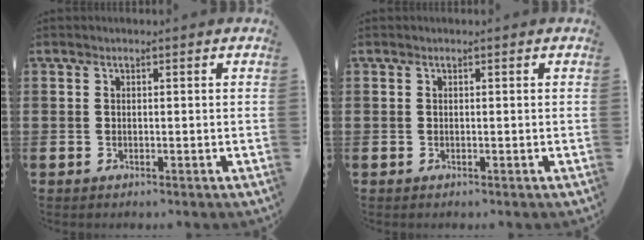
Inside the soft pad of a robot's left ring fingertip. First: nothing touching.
{"total": 0.0}